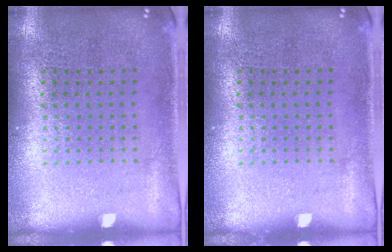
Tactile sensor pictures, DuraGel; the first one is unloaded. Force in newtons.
{"total": 0.0}